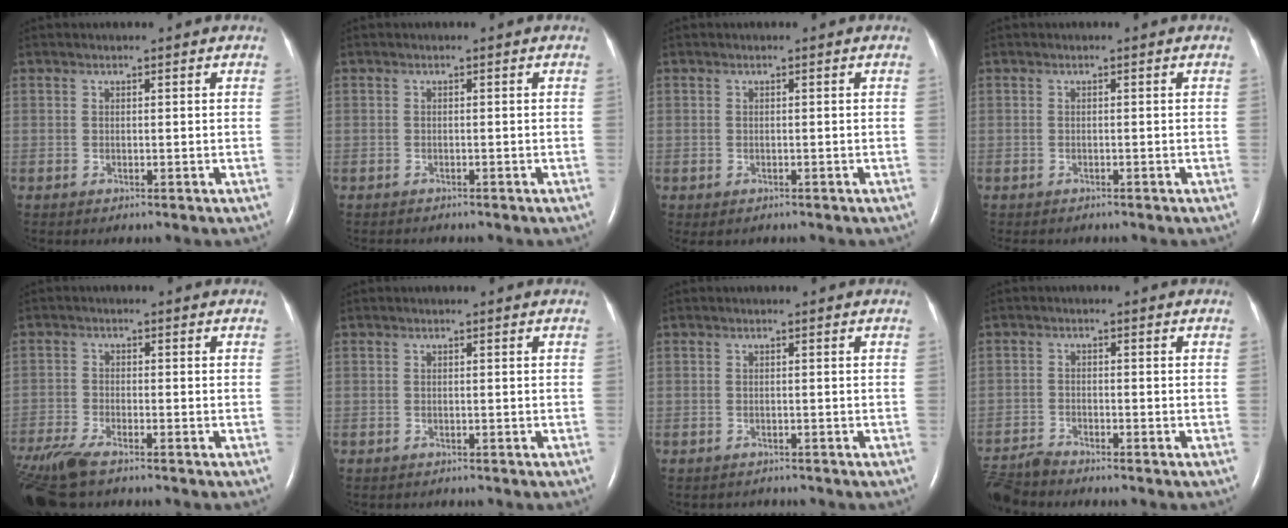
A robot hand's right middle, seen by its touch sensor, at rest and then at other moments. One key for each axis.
{"total": 1.7, "fx": -1.5, "fy": 0.5, "fz": 0.5, "tx": -0.013, "ty": -0.004, "tz": -0.019}
{"total": 1.0, "fx": -0.7, "fy": 0.6, "fz": 0.3, "tx": -0.010, "ty": -0.001, "tz": -0.008}
{"total": 2.5, "fx": -2.1, "fy": 1.0, "fz": 0.9, "tx": -0.015, "ty": -0.004, "tz": -0.022}
{"total": 9.6, "fx": -7.7, "fy": 2.0, "fz": 5.5, "tx": -0.115, "ty": -0.021, "tz": -0.140}
{"total": 0.7, "fx": -0.7, "fy": 0.3, "fz": 0.1, "tx": -0.010, "ty": -0.001, "tz": -0.010}
{"total": 1.5, "fx": -1.4, "fy": 0.5, "fz": -0.2, "tx": -0.003, "ty": -0.004, "tz": -0.019}
{"total": 5.0, "fx": -5.0, "fy": -0.2, "fz": 0.5, "tx": -0.009, "ty": -0.020, "tz": -0.095}